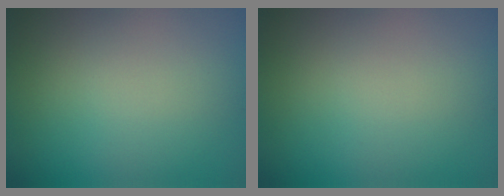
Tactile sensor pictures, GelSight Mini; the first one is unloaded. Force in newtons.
{"total": 0.0}